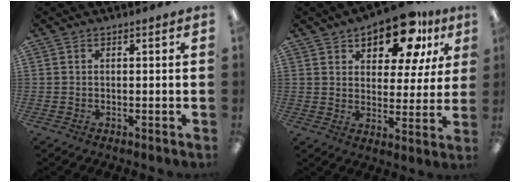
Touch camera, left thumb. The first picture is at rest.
{"total": 14.7, "force": [10.5, 6.8, 7.6], "torque": [-0.115, -0.056, 0.182]}